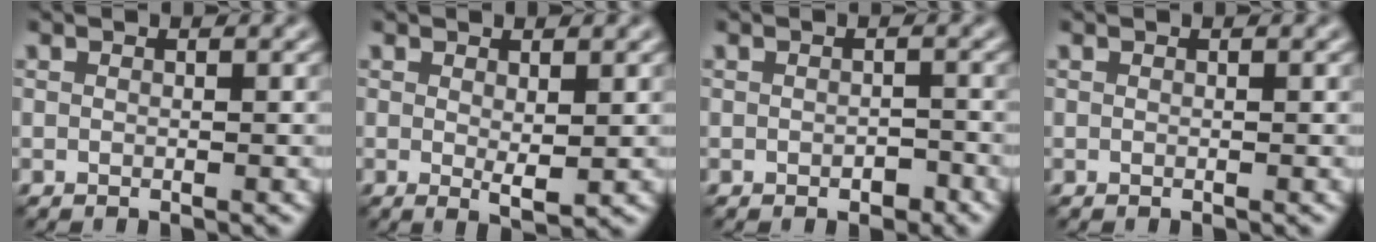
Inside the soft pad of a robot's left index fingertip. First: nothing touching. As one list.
[{"total": 1.7, "force": [0.5, 0.3, 1.6], "torque": [-0.026, -0.010, 0.011]}, {"total": 1.2, "force": [-0.5, 0.7, 0.8], "torque": [-0.013, -0.003, -0.008]}, {"total": 0.0}]